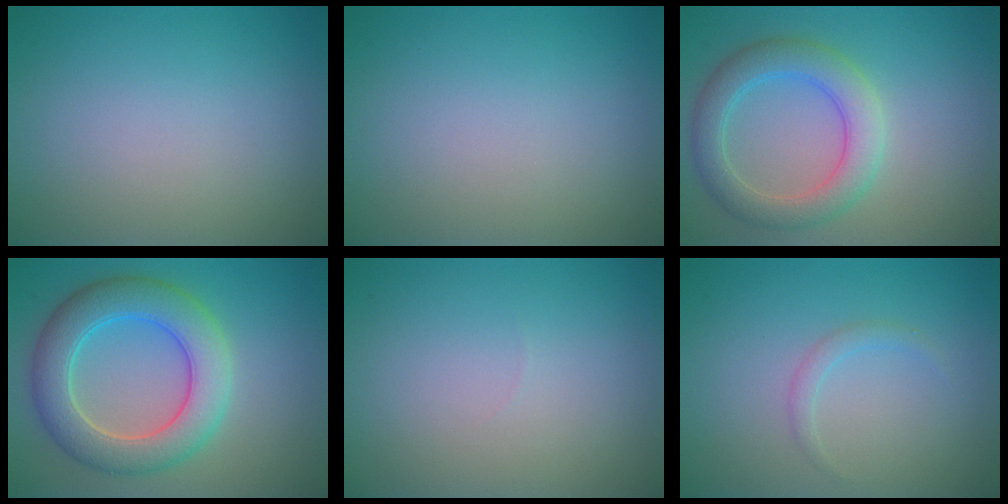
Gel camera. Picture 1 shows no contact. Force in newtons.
{"total": 0.0}
{"total": 4.6, "press": 4.6, "slide": 0.2}
{"total": 7.0, "press": 7.0, "slide": 0.6}
{"total": 0.0}
{"total": 1.0, "press": 1.0, "slide": 0.1}